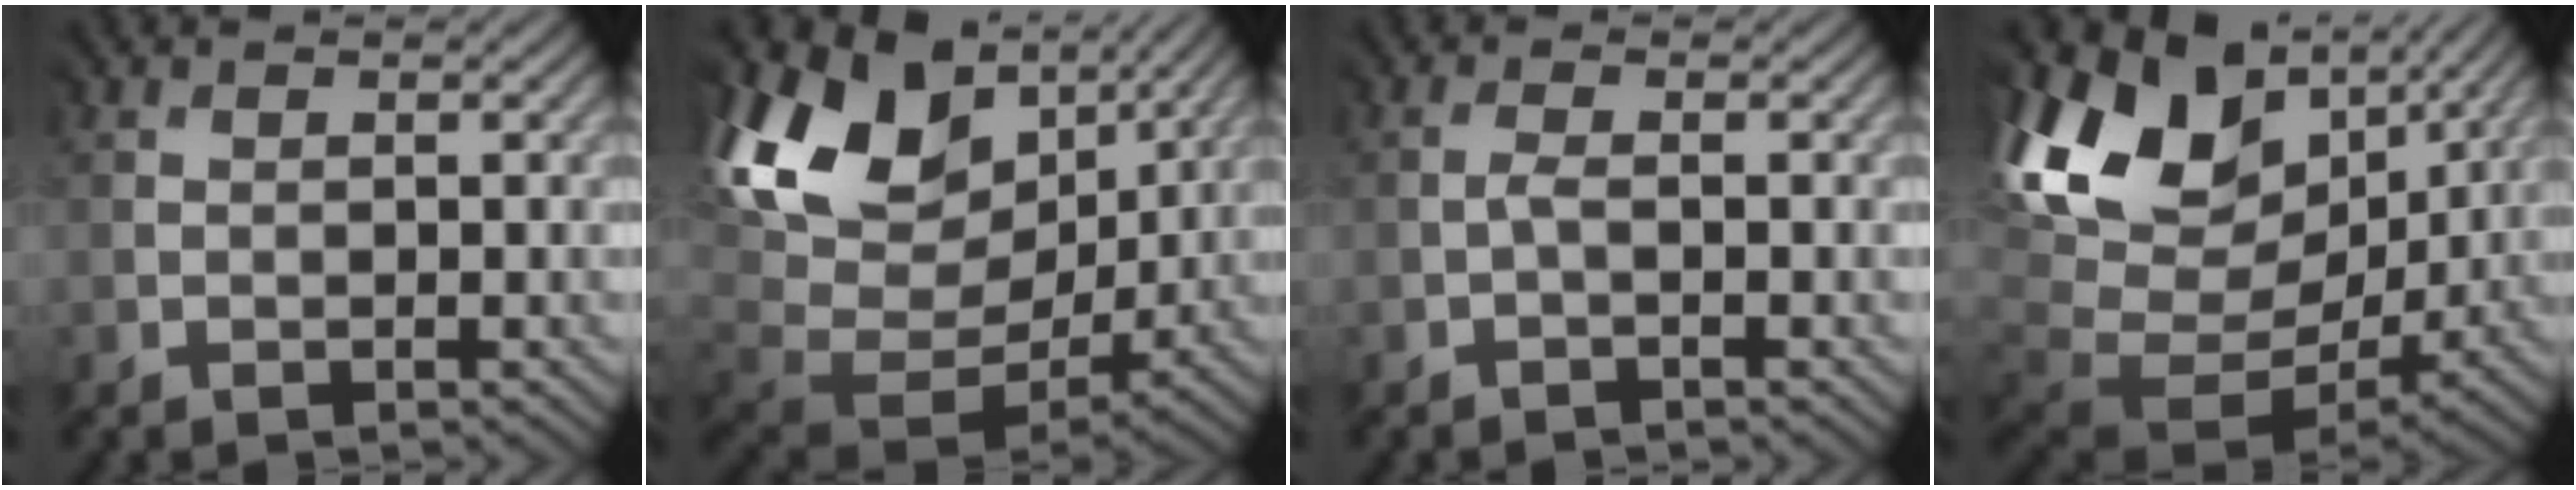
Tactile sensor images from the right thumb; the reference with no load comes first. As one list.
[{"total": 15.7, "force": [6.1, 11.4, 8.9], "torque": [-0.193, -0.009, 0.142]}, {"total": 0.8, "force": [-0.6, -0.3, 0.4], "torque": [-0.013, 0.003, -0.013]}, {"total": 16.4, "force": [5.0, 11.9, 10.1], "torque": [-0.203, -0.024, 0.130]}]